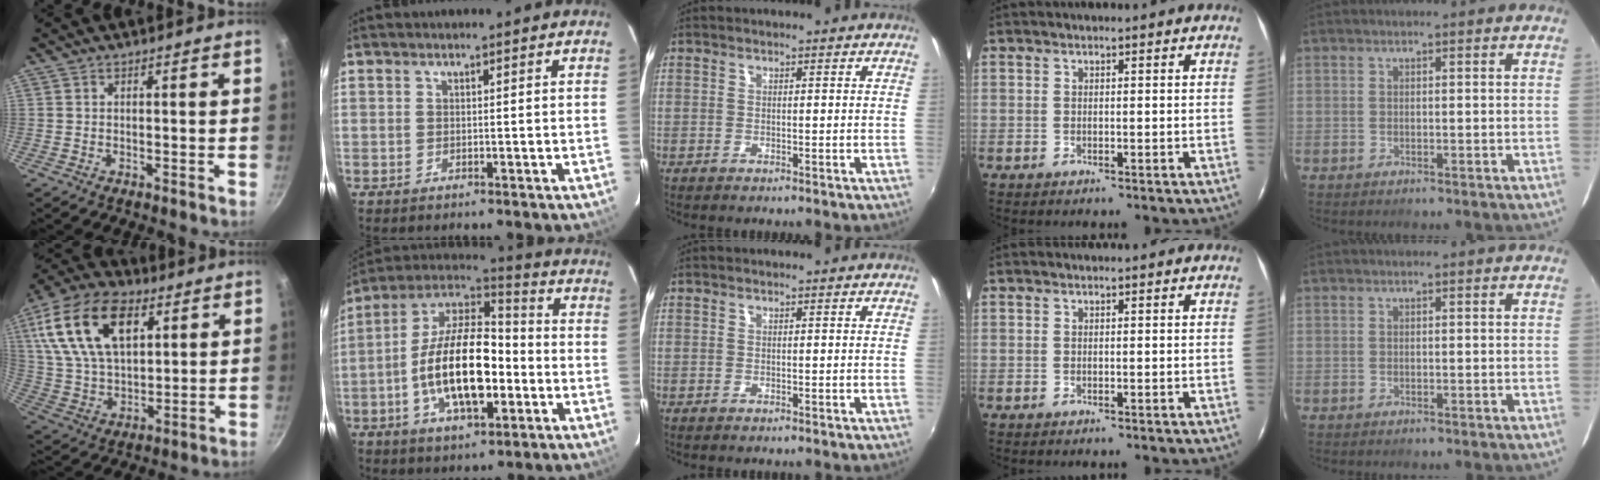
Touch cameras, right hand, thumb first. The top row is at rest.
{"thumb": {"total": 21.0, "force": [7.9, 12.4, 15.0], "torque": [-0.267, -0.009, 0.145]}, "index": {"total": 18.7, "force": [-4.3, 8.5, 16.1], "torque": [-0.304, 0.007, -0.081]}}